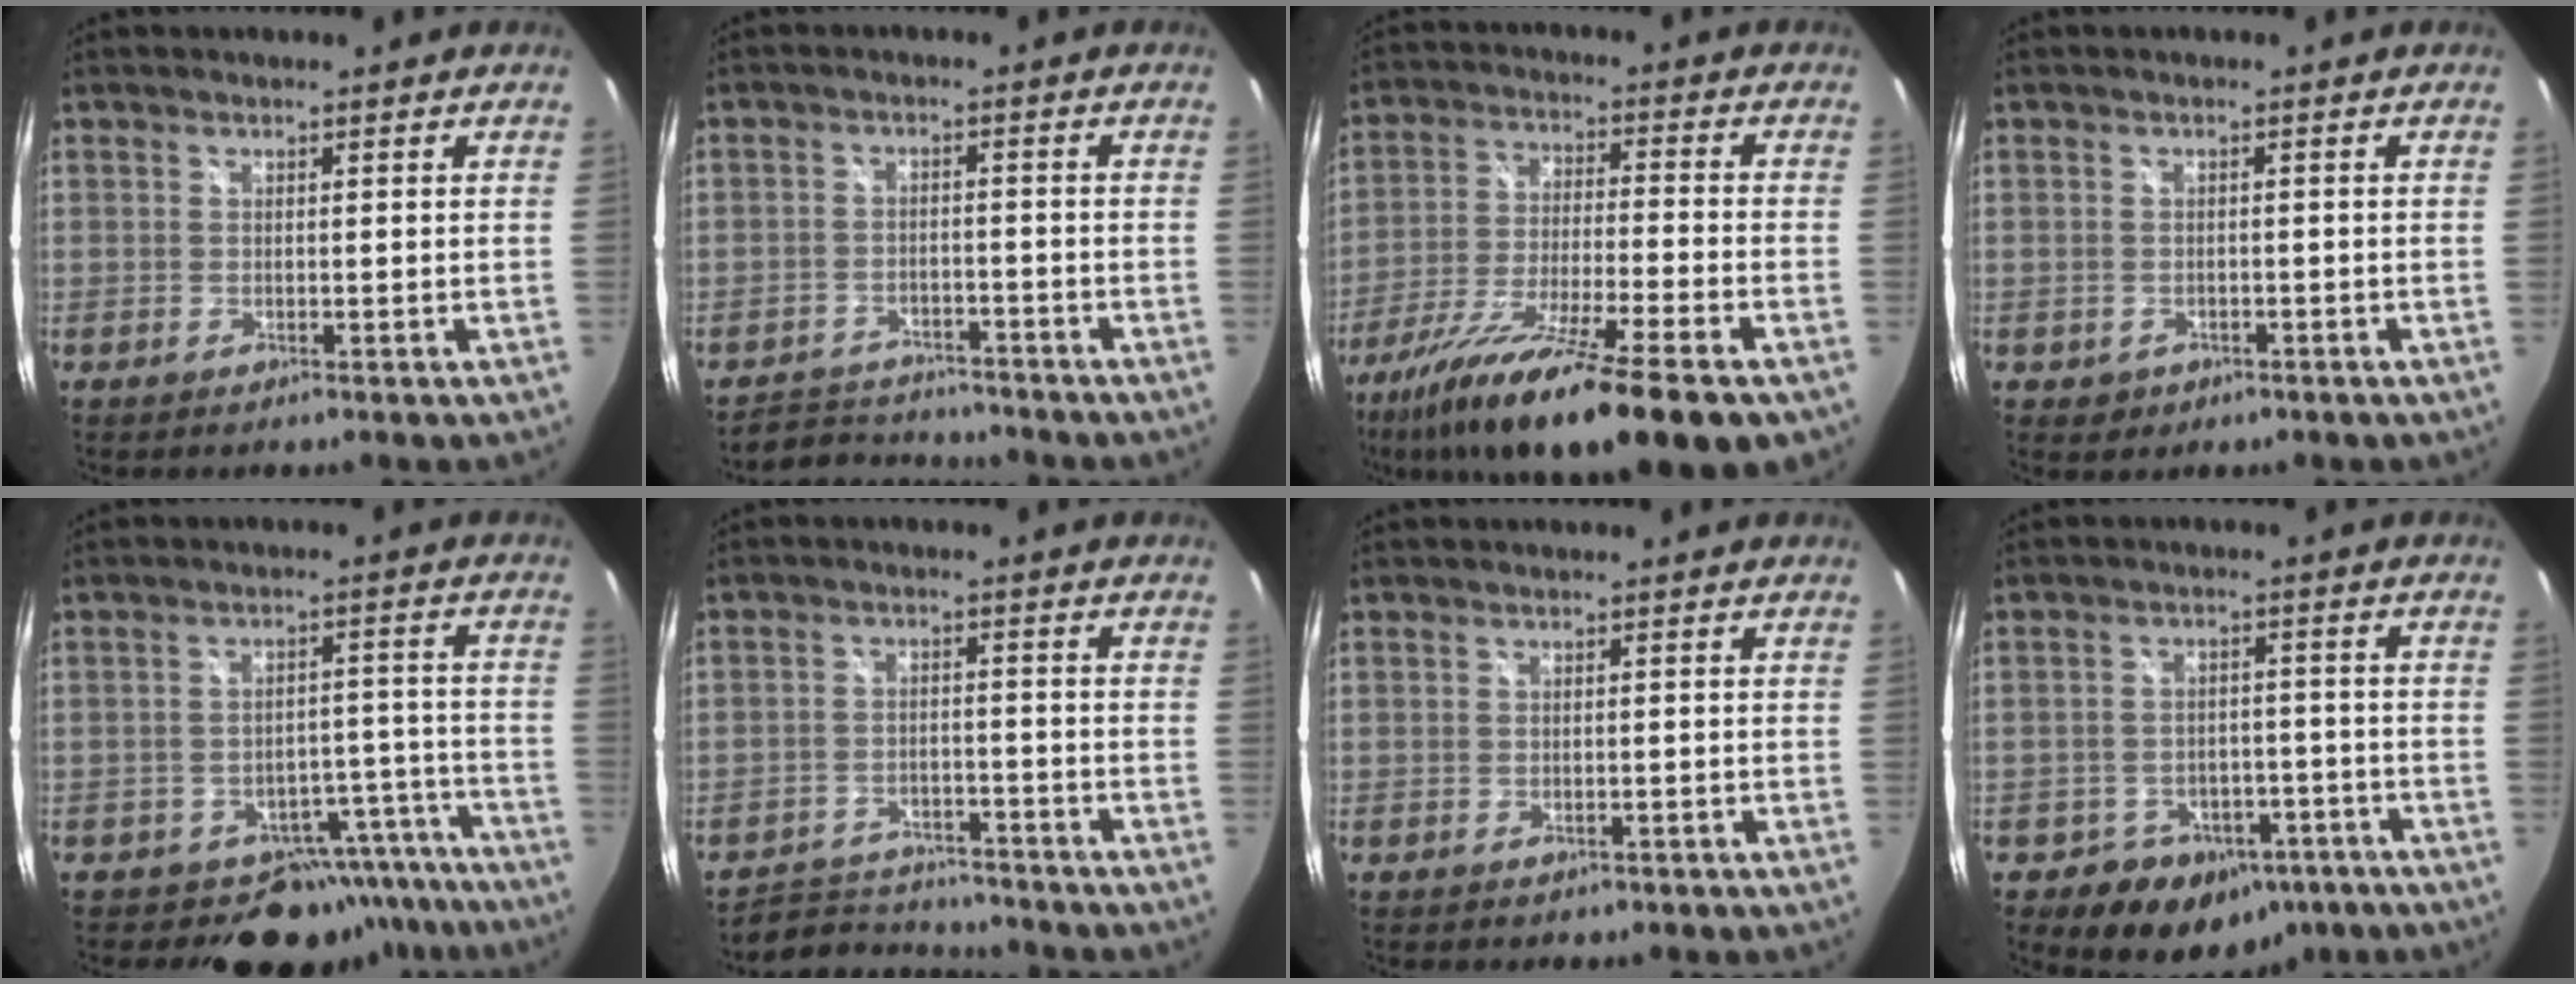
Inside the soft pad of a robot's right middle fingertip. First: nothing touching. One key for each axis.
{"total": 7.2, "fx": -6.9, "fy": 2.1, "fz": 0.6, "tx": -0.031, "ty": 0.017, "tz": -0.107}
{"total": 21.8, "fx": -15.1, "fy": 2.6, "fz": 15.5, "tx": -0.280, "ty": -0.063, "tz": -0.254}
{"total": 2.4, "fx": -0.7, "fy": 2.1, "fz": 0.9, "tx": -0.025, "ty": -0.003, "tz": -0.004}
{"total": 11.8, "fx": -9.9, "fy": 6.4, "fz": 0.8, "tx": 0.013, "ty": 0.058, "tz": -0.110}
{"total": 9.2, "fx": -8.6, "fy": 2.9, "fz": 1.4, "tx": -0.045, "ty": 0.016, "tz": -0.126}
{"total": 0.9, "fx": -0.3, "fy": 0.8, "fz": 0.0, "tx": 0.000, "ty": -0.001, "tz": 0.000}
{"total": 11.5, "fx": -6.6, "fy": 8.7, "fz": 3.8, "tx": -0.088, "ty": 0.024, "tz": -0.062}